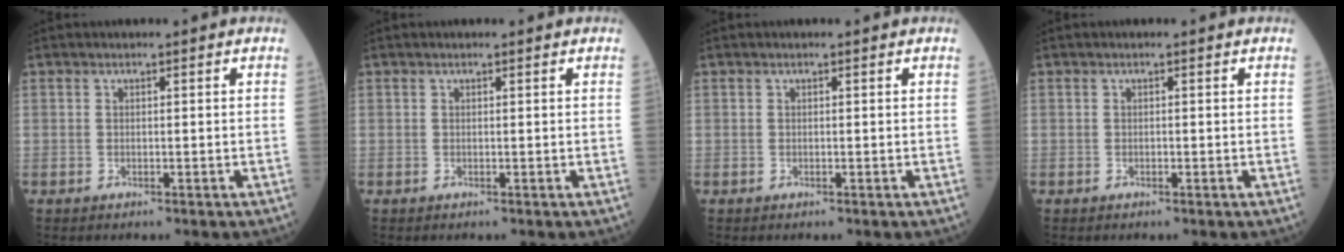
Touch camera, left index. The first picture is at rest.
{"total": 0.6, "force": [0.5, 0.0, 0.2], "torque": [-0.011, 0.005, 0.008]}
{"total": 0.0}
{"total": 0.0}